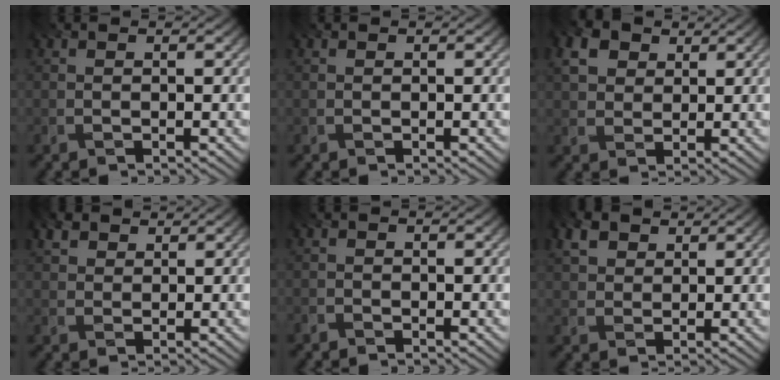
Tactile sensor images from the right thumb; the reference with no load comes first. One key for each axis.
{"total": 0.0}
{"total": 4.0, "fx": 1.6, "fy": 3.1, "fz": 2.0, "tx": -0.055, "ty": 0.001, "tz": 0.030}
{"total": 2.6, "fx": 1.8, "fy": 1.5, "fz": 1.0, "tx": -0.027, "ty": 0.003, "tz": 0.035}
{"total": 1.5, "fx": -1.4, "fy": 0.5, "fz": 0.0, "tx": -0.004, "ty": -0.003, "tz": -0.033}
{"total": 3.6, "fx": 2.1, "fy": 2.3, "fz": 1.8, "tx": -0.050, "ty": 0.003, "tz": 0.044}